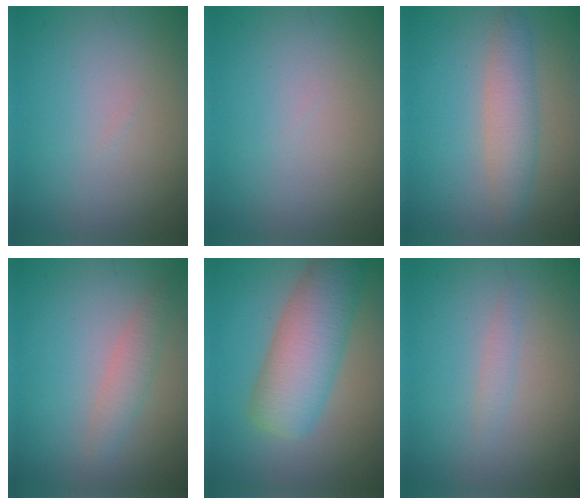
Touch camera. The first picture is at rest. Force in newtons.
{"total": 0.0}
{"total": 3.3, "press": 3.3, "slide": 0.0}
{"total": 1.9, "press": 1.9, "slide": 0.1}
{"total": 7.5, "press": 7.5, "slide": 0.2}
{"total": 0.9, "press": 0.9, "slide": 0.0}